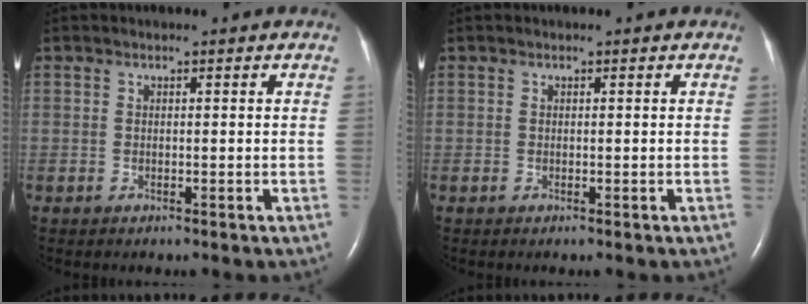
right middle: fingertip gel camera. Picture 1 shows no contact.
{"total": 0.0}